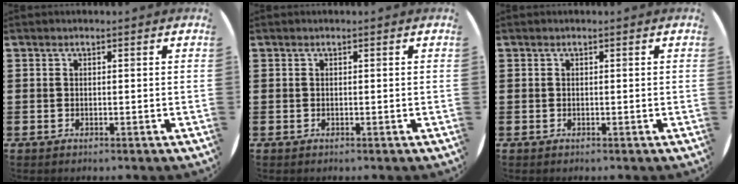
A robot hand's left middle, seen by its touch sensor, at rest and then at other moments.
{"total": 0.0}
{"total": 0.0}